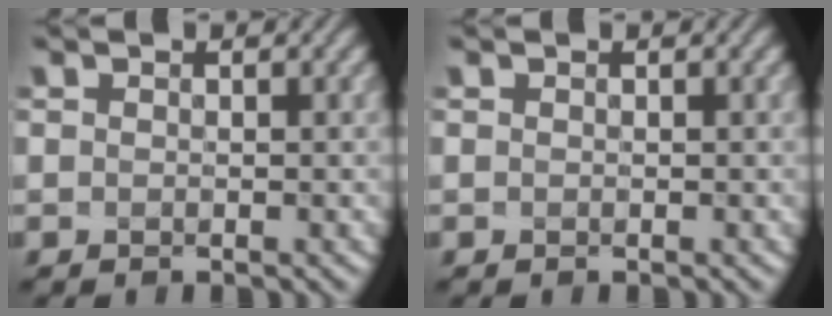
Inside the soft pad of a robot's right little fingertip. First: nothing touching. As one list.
[{"total": 0.0}]